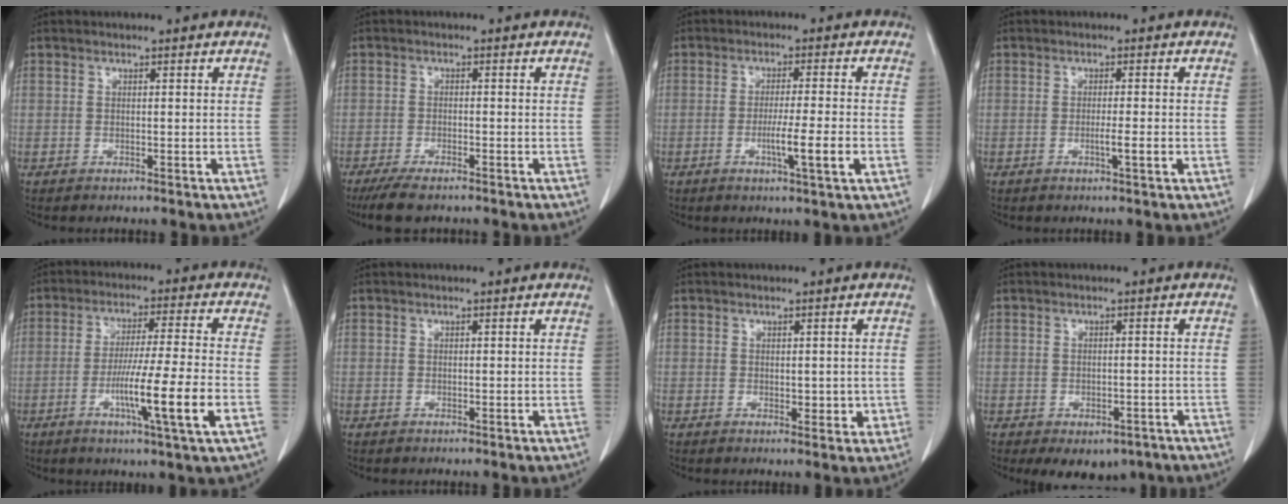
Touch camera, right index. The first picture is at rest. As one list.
[{"total": 5.9, "force": [-4.8, 1.2, 3.3], "torque": [-0.061, -0.015, -0.075]}, {"total": 6.1, "force": [-1.8, -0.6, 5.8], "torque": [-0.096, -0.012, -0.030]}, {"total": 2.3, "force": [-0.7, -0.2, 2.2], "torque": [-0.039, -0.004, -0.013]}, {"total": 12.0, "force": [-3.7, -1.0, 11.4], "torque": [-0.203, -0.018, -0.068]}, {"total": 0.0}, {"total": 2.6, "force": [0.0, 1.5, 2.1], "torque": [-0.020, -0.004, 0.004]}, {"total": 6.6, "force": [-4.5, 3.8, 2.9], "torque": [-0.020, 0.002, -0.056]}]